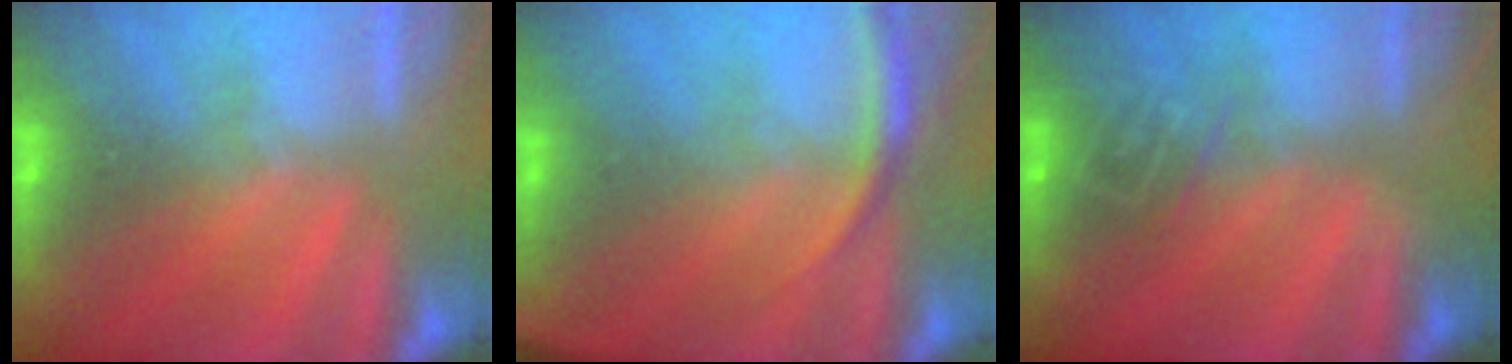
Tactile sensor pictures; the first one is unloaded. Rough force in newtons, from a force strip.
{"total": 2.8}
{"total": 2.9}